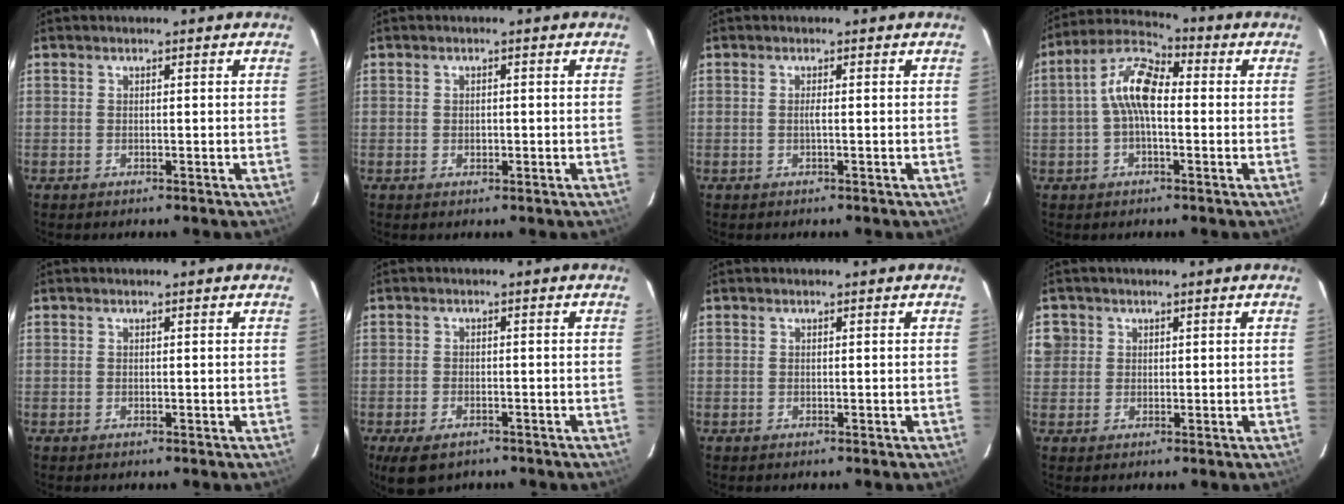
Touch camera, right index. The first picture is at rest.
{"total": 1.3, "force": [-0.2, 1.1, 0.6], "torque": [-0.008, 0.001, -0.003]}
{"total": 0.8, "force": [-0.2, -0.2, 0.7], "torque": [-0.012, 0.001, -0.005]}
{"total": 9.4, "force": [-0.1, 4.2, 8.4], "torque": [-0.172, 0.028, -0.009]}
{"total": 0.0}
{"total": 5.9, "force": [-3.9, 3.1, 3.2], "torque": [-0.076, -0.018, -0.063]}
{"total": 0.0}
{"total": 3.2, "force": [0.5, 3.1, 0.4], "torque": [0.008, 0.015, 0.008]}